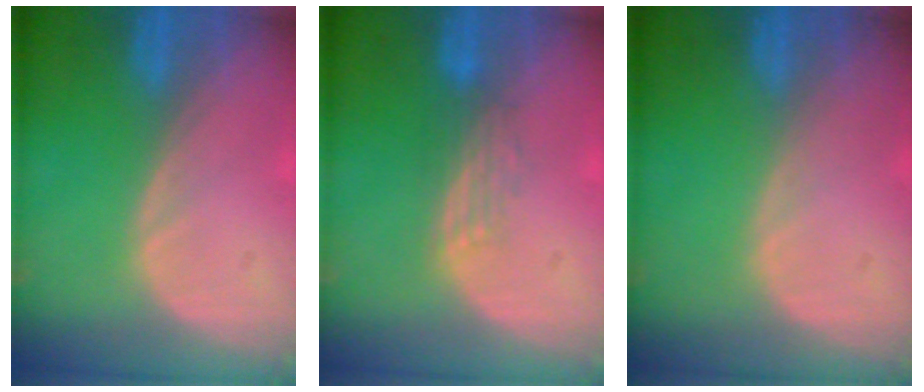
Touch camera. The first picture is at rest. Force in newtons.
{"total": 2.8, "press": 2.4, "slide": 1.4}
{"total": 0.0}